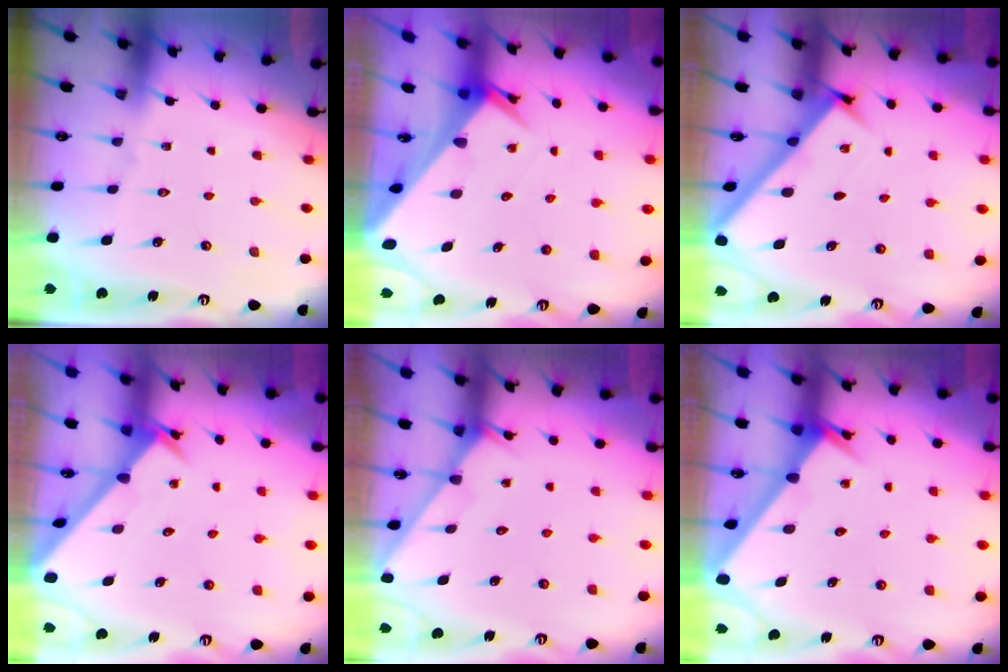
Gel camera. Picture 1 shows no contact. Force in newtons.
{"total": 4.8, "press": 4.8, "slide": 0.4}
{"total": 2.8, "press": 2.8, "slide": 0.4}
{"total": 2.6, "press": 2.6, "slide": 0.2}
{"total": 2.7, "press": 2.7, "slide": 0.2}
{"total": 2.7, "press": 2.7, "slide": 0.2}